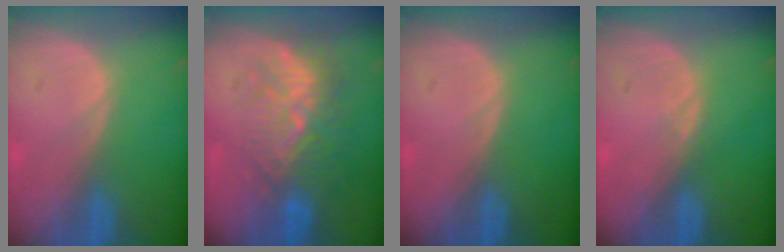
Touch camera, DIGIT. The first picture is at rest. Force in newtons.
{"total": 9.3, "press": 8.6, "slide": 3.6}
{"total": 0.0}
{"total": 0.5, "press": 0.5, "slide": 0.1}